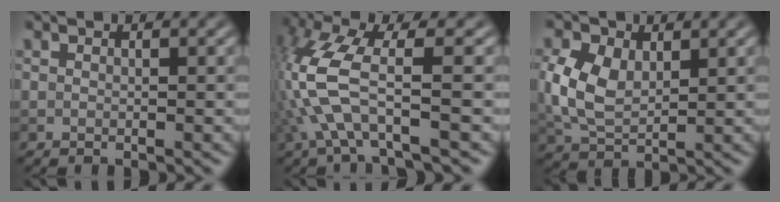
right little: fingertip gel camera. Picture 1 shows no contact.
{"total": 7.4, "force": [-1.7, 2.0, 7.0], "torque": [-0.183, 0.005, -0.039]}
{"total": 5.4, "force": [1.0, 3.6, 3.8], "torque": [-0.091, 0.003, 0.020]}